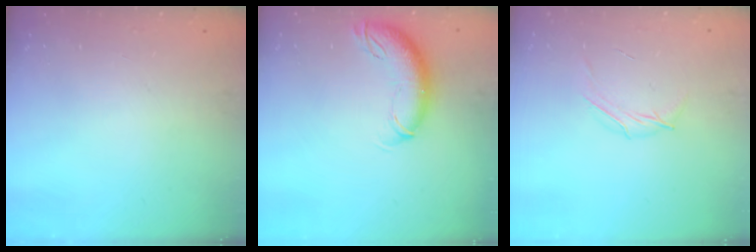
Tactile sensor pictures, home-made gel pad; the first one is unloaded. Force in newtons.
{"total": 10.2, "press": 10.0, "slide": 2.3}
{"total": 5.2, "press": 5.1, "slide": 1.0}